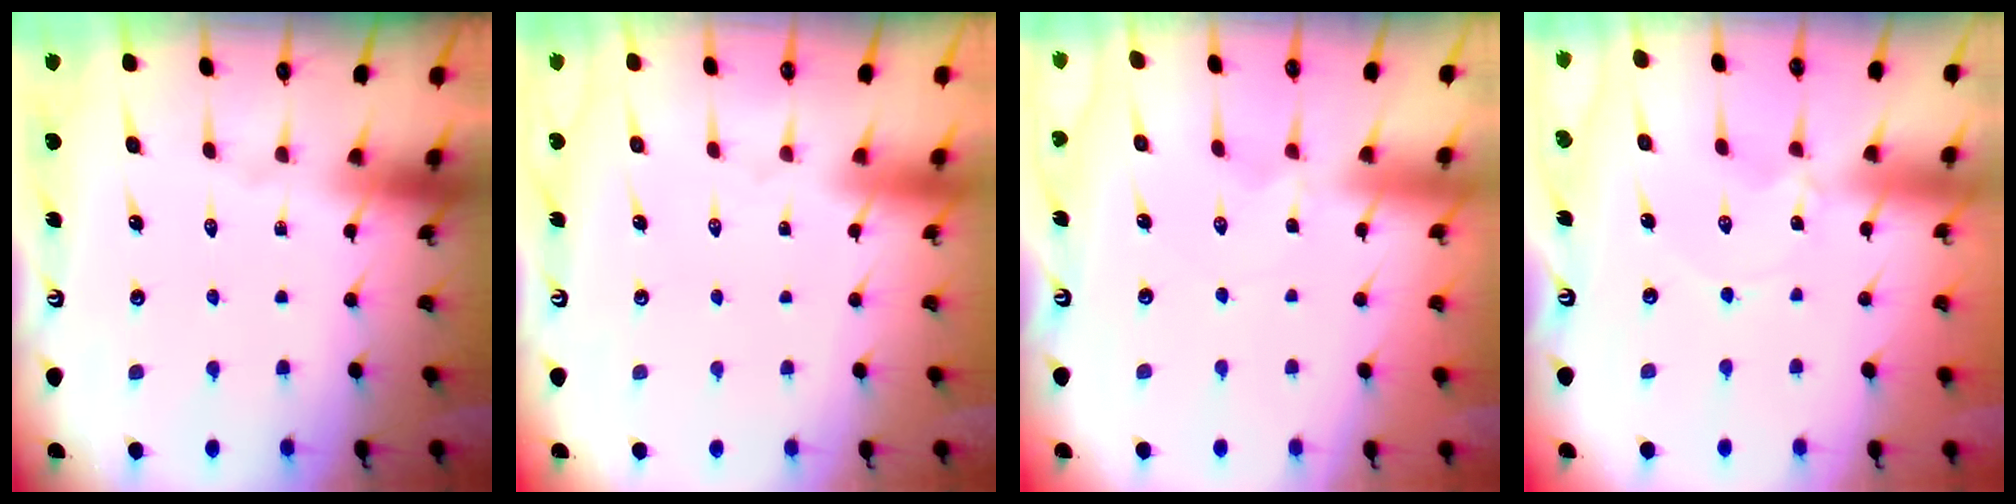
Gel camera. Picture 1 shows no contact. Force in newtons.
{"total": 1.6, "press": 1.6, "slide": 0.1}
{"total": 2.1, "press": 2.1, "slide": 0.3}
{"total": 1.6, "press": 1.6, "slide": 0.2}